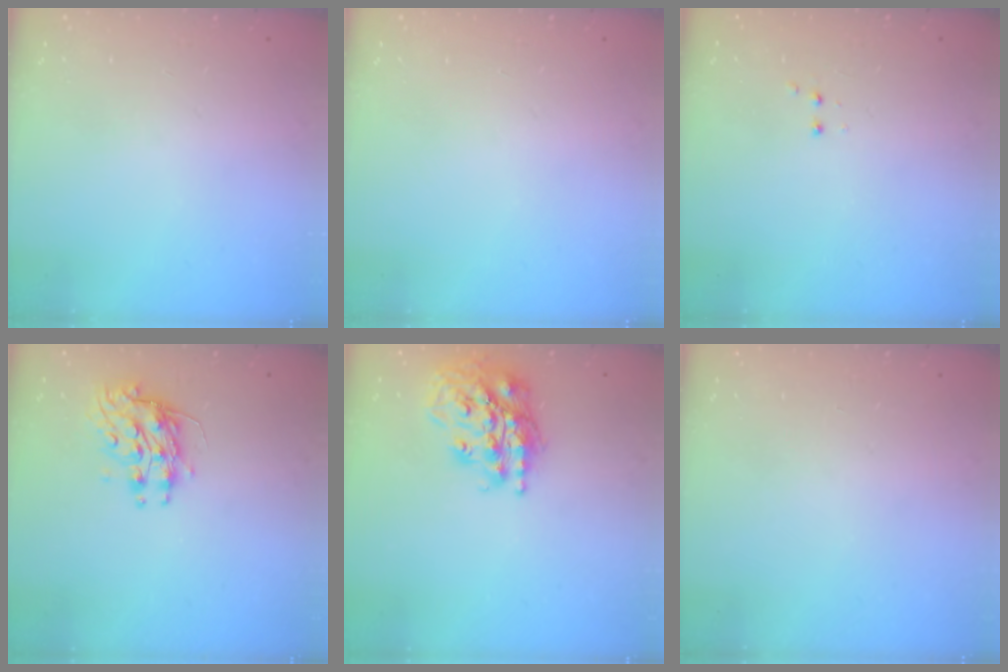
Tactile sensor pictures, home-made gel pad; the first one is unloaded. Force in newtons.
{"total": 0.0}
{"total": 2.8, "press": 2.8, "slide": 0.6}
{"total": 9.2, "press": 9.2, "slide": 0.1}
{"total": 19.9, "press": 19.8, "slide": 2.4}
{"total": 0.0}